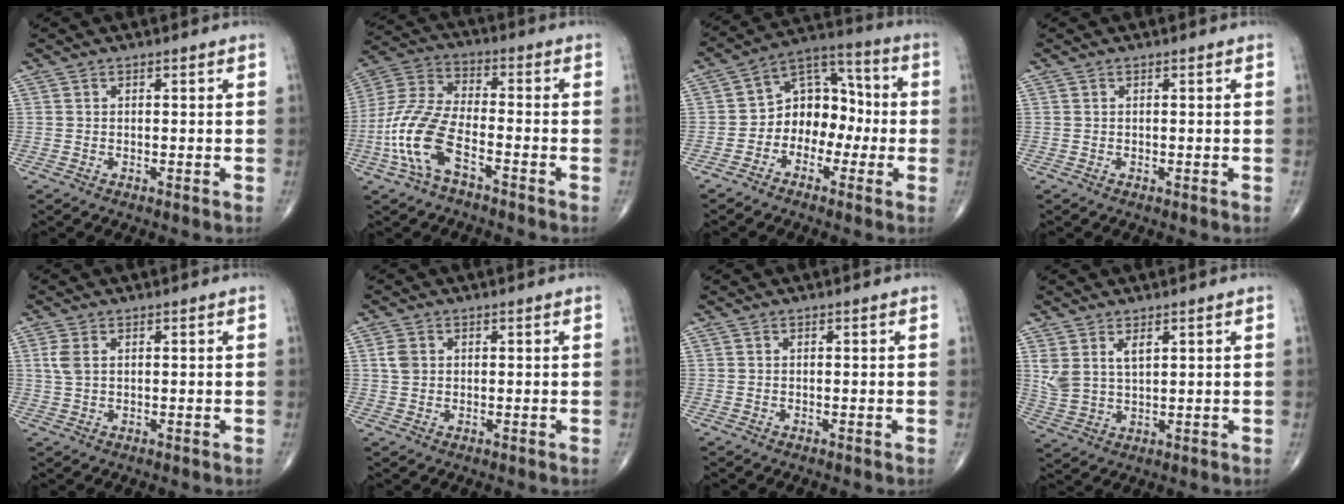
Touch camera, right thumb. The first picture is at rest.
{"total": 12.9, "force": [-5.4, 5.5, 10.4], "torque": [-0.236, 0.035, -0.108]}
{"total": 10.9, "force": [-2.2, 8.2, 6.9], "torque": [-0.067, 0.047, -0.054]}
{"total": 0.0}
{"total": 2.8, "force": [0.8, 1.6, 2.1], "torque": [-0.057, 0.005, 0.018]}
{"total": 2.6, "force": [0.6, 2.1, 1.5], "torque": [-0.027, 0.003, 0.012]}
{"total": 0.0}
{"total": 5.8, "force": [2.6, 3.1, 4.2], "torque": [-0.085, -0.011, 0.062]}